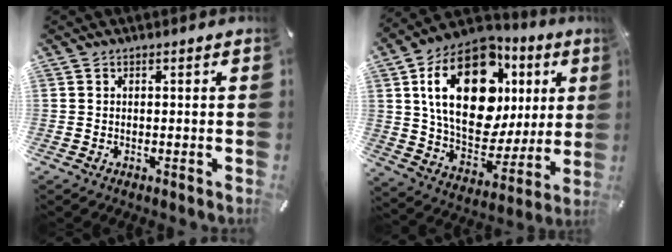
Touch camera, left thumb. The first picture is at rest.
{"total": 25.1, "force": [8.8, 15.9, 17.3], "torque": [-0.302, -0.037, 0.150]}